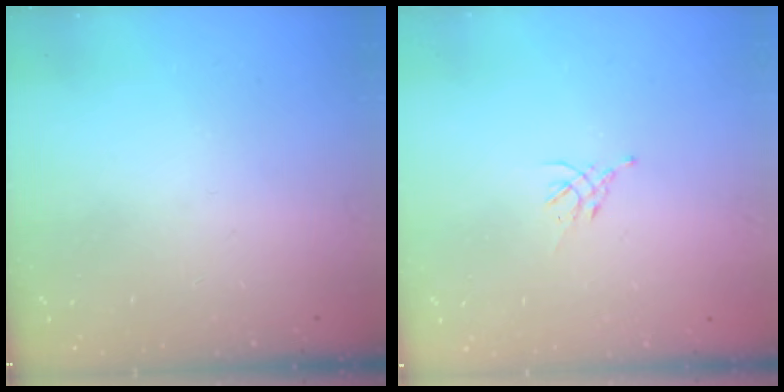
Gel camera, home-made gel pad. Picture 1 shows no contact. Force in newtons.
{"total": 1.9, "press": 1.8, "slide": 0.5}